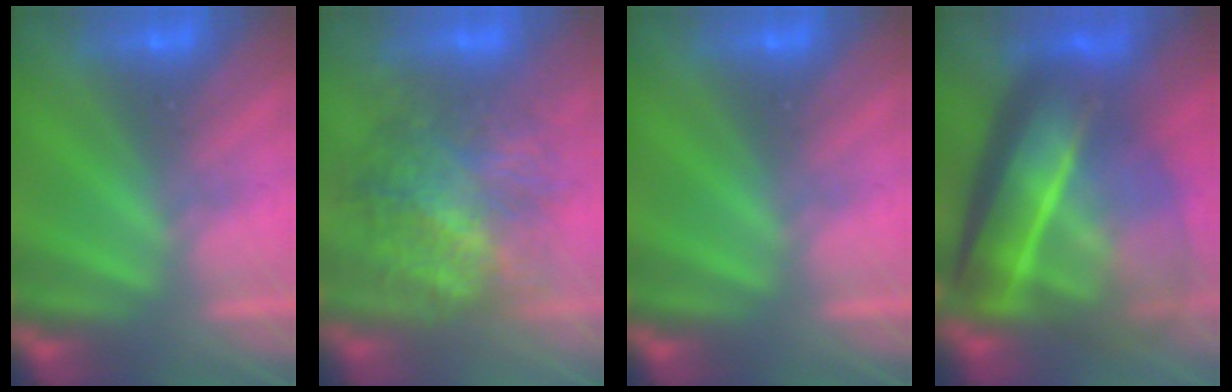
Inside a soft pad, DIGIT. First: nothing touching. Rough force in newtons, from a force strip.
{"total": 10.8}
{"total": 0.0}
{"total": 7.3}